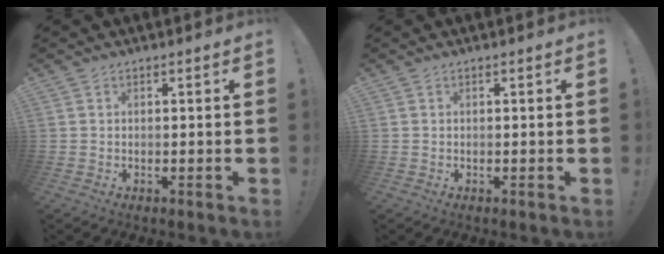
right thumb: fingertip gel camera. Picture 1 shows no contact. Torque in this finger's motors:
{"motor_torque": [0.00, 0.00, 0.00, 0.00, 0.00]}